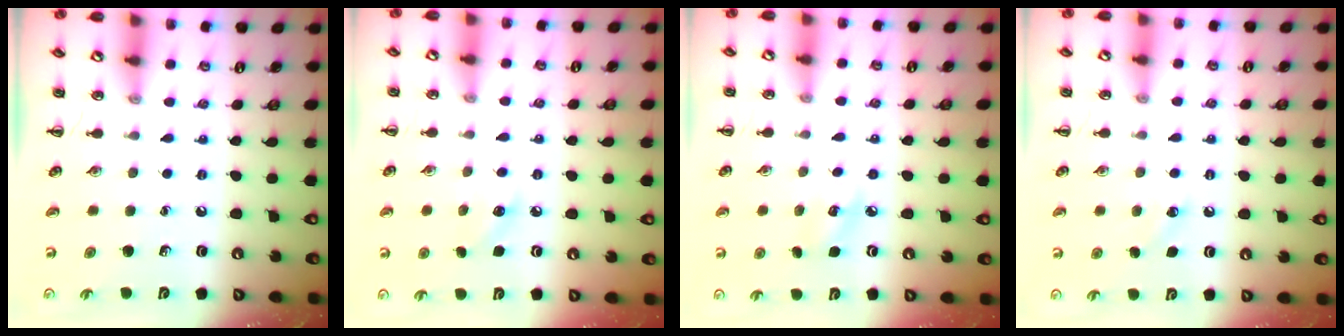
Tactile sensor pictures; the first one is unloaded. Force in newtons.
{"total": 5.3, "press": 5.0, "slide": 1.6}
{"total": 5.4, "press": 5.2, "slide": 1.4}
{"total": 4.0, "press": 3.8, "slide": 1.1}